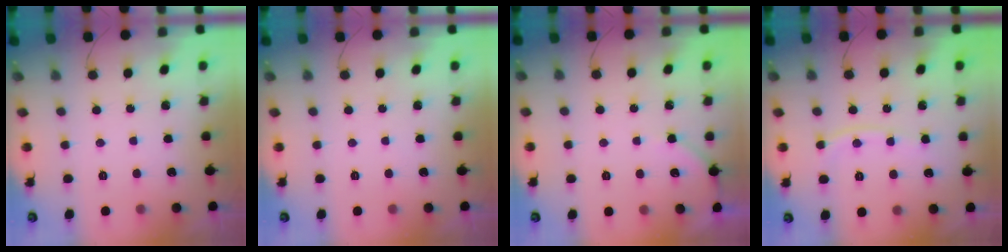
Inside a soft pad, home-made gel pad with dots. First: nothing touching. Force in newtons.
{"total": 0.0}
{"total": 2.8, "press": 2.8, "slide": 0.4}
{"total": 6.7, "press": 6.7, "slide": 1.0}